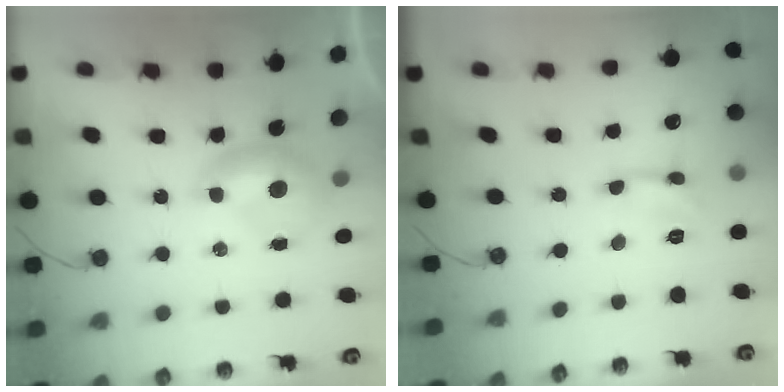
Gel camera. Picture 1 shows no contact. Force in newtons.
{"total": 2.8, "press": 2.8, "slide": 0.4}